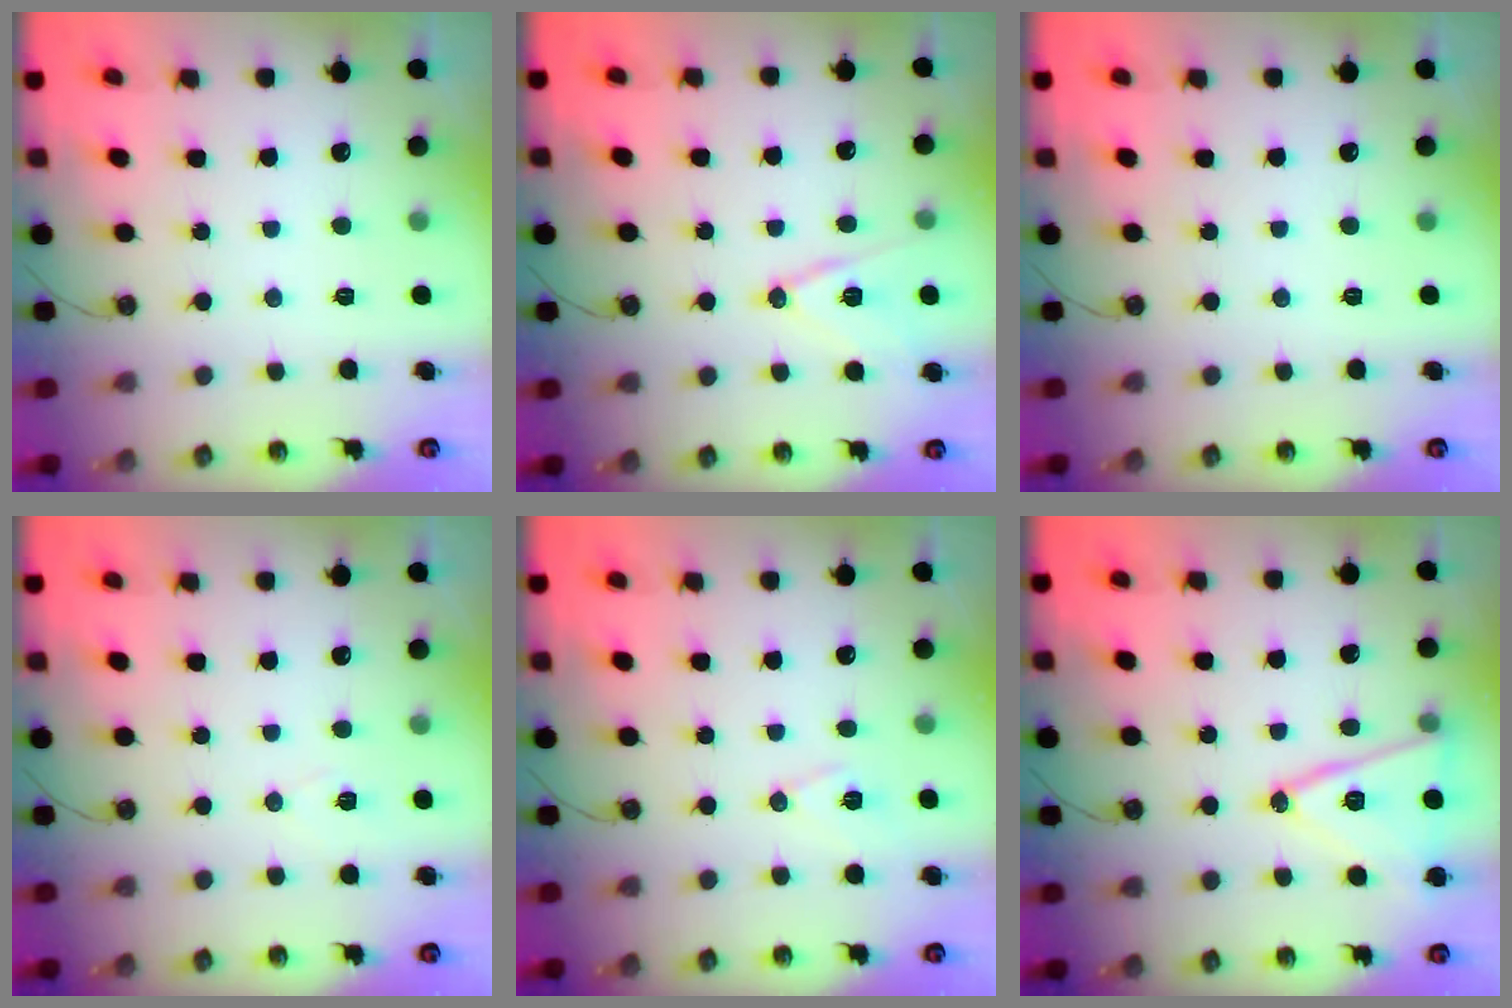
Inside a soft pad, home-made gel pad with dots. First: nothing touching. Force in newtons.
{"total": 11.3, "press": 10.7, "slide": 3.3}
{"total": 0.0}
{"total": 6.2, "press": 4.3, "slide": 4.5}
{"total": 7.8, "press": 6.9, "slide": 3.7}
{"total": 14.6, "press": 14.2, "slide": 3.3}